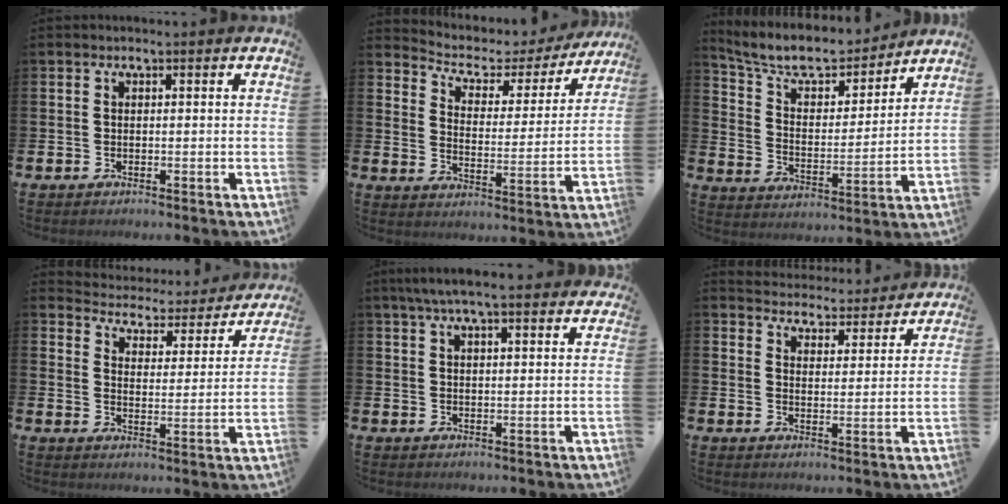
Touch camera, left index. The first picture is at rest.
{"total": 4.5, "force": [3.8, 2.1, 0.9], "torque": [-0.043, -0.029, 0.056]}
{"total": 9.0, "force": [8.2, 2.6, 2.6], "torque": [-0.078, -0.059, 0.140]}
{"total": 4.3, "force": [4.1, 1.2, 0.2], "torque": [-0.023, -0.042, 0.061]}
{"total": 5.6, "force": [5.0, 0.7, 2.5], "torque": [-0.056, -0.010, 0.089]}
{"total": 4.7, "force": [4.6, 0.8, -0.2], "torque": [-0.010, -0.043, 0.077]}